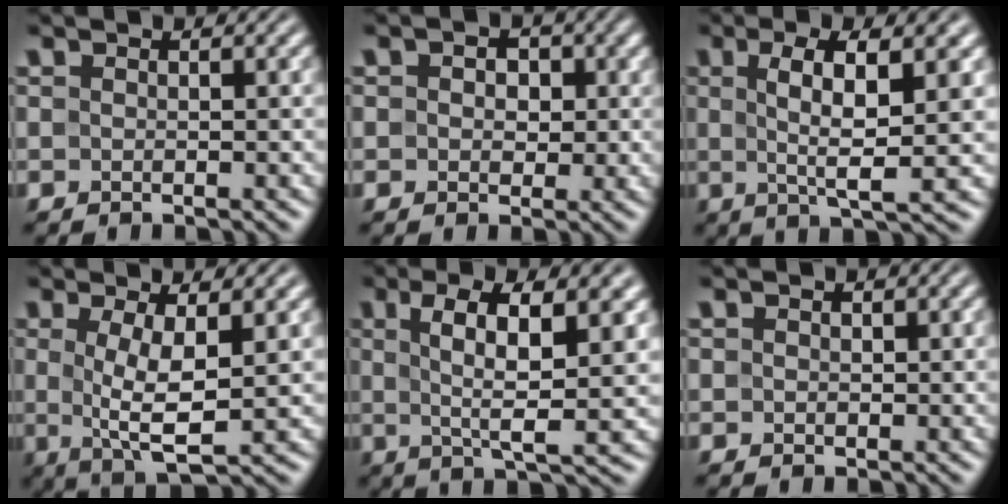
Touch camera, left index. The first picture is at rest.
{"total": 2.9, "force": [0.8, 2.2, 1.8], "torque": [-0.012, 0.010, -0.010]}
{"total": 6.1, "force": [1.1, 1.4, 5.8], "torque": [-0.095, 0.000, 0.018]}
{"total": 5.0, "force": [0.5, 1.3, 4.8], "torque": [-0.087, -0.006, 0.012]}
{"total": 7.1, "force": [1.8, 1.8, 6.6], "torque": [-0.108, 0.000, 0.029]}
{"total": 0.7, "force": [0.3, 0.7, 0.2], "torque": [-0.001, -0.002, 0.003]}